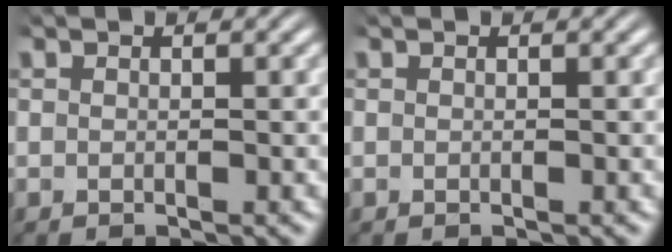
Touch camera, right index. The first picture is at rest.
{"total": 0.0}